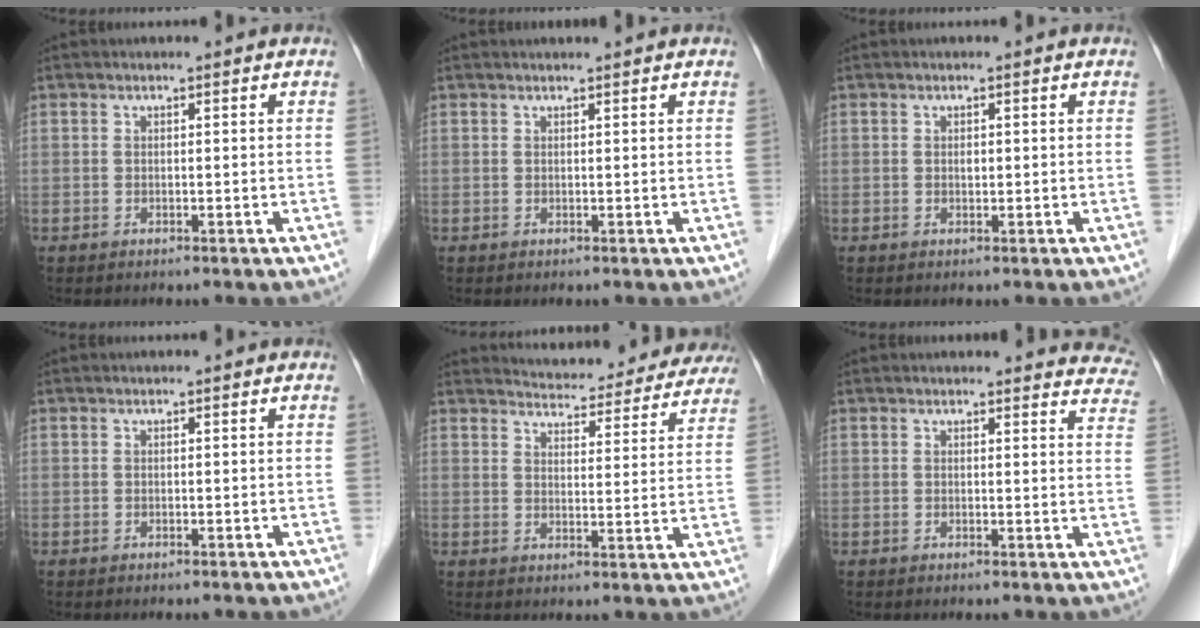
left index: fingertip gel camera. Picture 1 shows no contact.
{"total": 1.8, "force": [1.7, -0.1, 0.6], "torque": [-0.007, 0.011, 0.023]}
{"total": 0.6, "force": [-0.2, 0.4, 0.4], "torque": [-0.008, -0.004, -0.004]}
{"total": 0.0}
{"total": 18.5, "force": [17.6, 4.1, 3.9], "torque": [-0.035, -0.032, 0.199]}
{"total": 13.8, "force": [13.2, 3.2, 2.6], "torque": [0.008, -0.042, 0.110]}